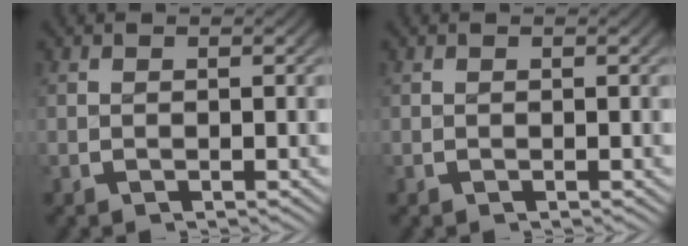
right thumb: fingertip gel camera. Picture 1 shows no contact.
{"total": 0.0}